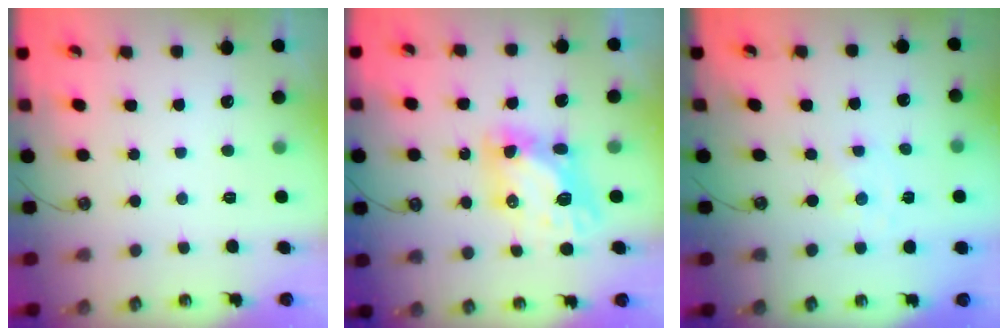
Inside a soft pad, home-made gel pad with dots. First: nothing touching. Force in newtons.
{"total": 8.3, "press": 8.2, "slide": 1.2}
{"total": 0.0}